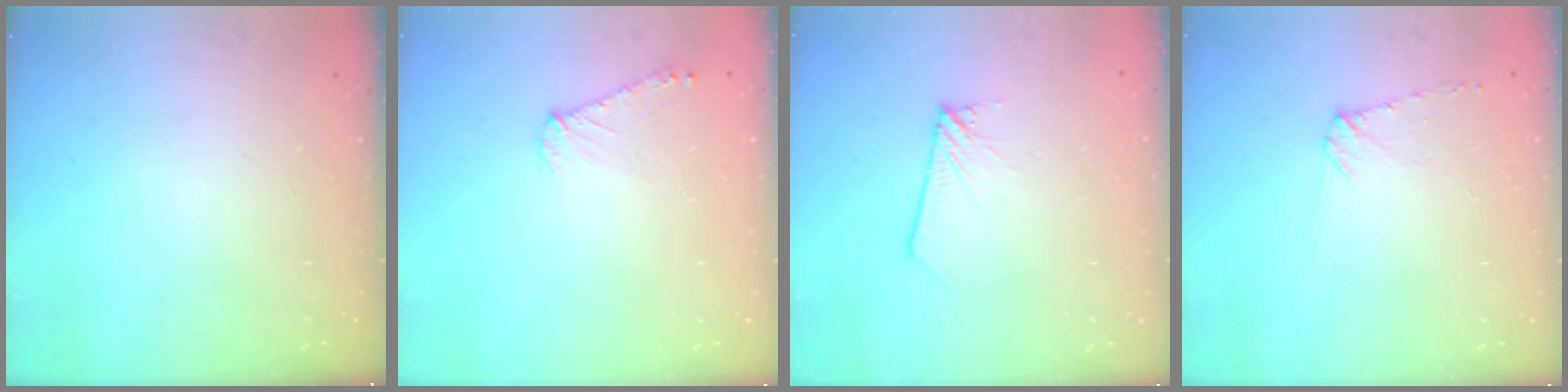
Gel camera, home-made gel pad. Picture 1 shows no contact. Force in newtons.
{"total": 4.8, "press": 4.7, "slide": 0.7}
{"total": 1.6, "press": 1.6, "slide": 0.1}
{"total": 5.3, "press": 5.3, "slide": 0.6}